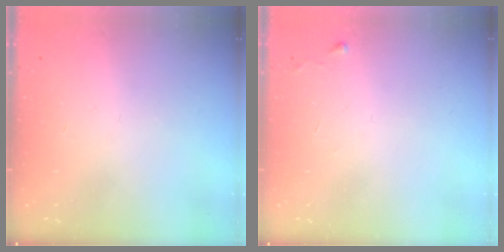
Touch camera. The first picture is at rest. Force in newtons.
{"total": 3.3, "press": 3.3, "slide": 0.5}